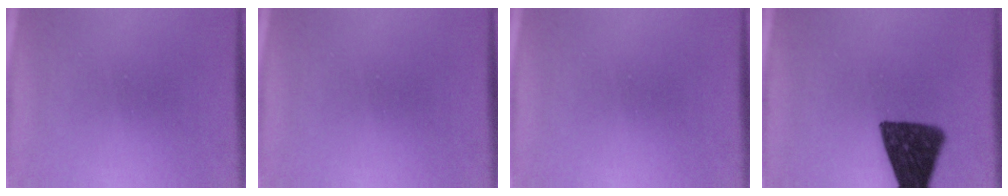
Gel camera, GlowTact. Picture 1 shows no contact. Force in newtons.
{"total": 0.0}
{"total": 0.0}
{"total": 12.5}